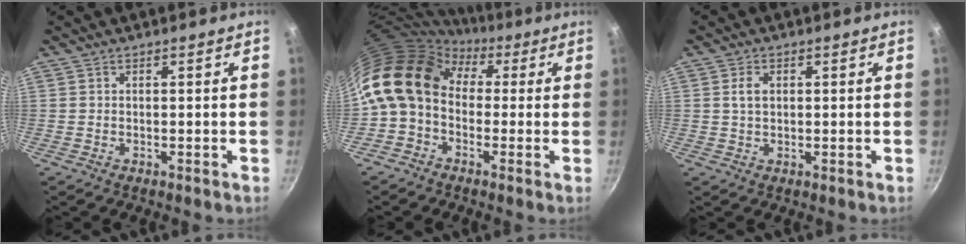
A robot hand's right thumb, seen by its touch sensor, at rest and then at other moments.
{"total": 12.6, "force": [1.8, 9.4, 8.2], "torque": [-0.127, 0.024, 0.006]}
{"total": 2.7, "force": [0.6, 1.8, 1.9], "torque": [-0.030, 0.003, 0.011]}